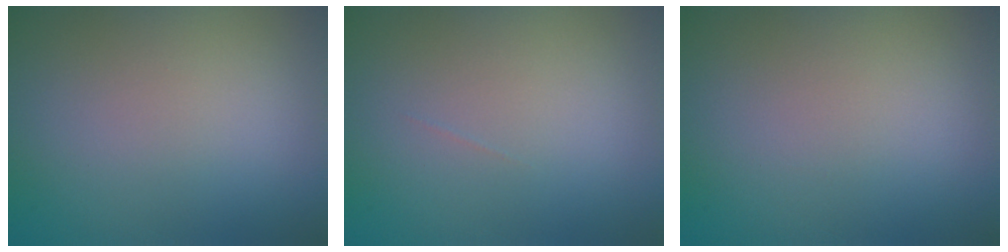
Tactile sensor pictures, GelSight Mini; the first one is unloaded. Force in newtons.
{"total": 0.0}
{"total": 0.0}